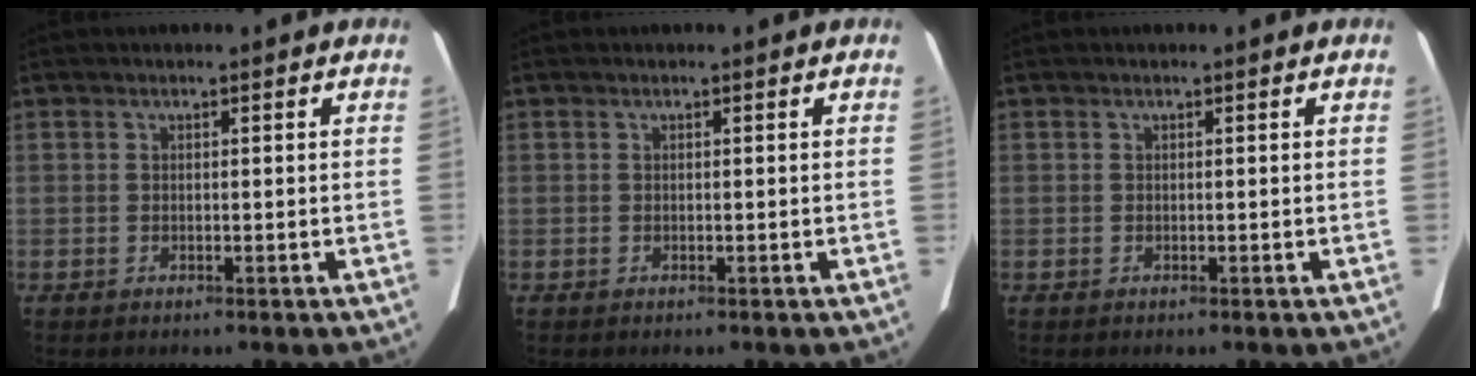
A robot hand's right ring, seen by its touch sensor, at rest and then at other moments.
{"total": 0.0}
{"total": 0.0}